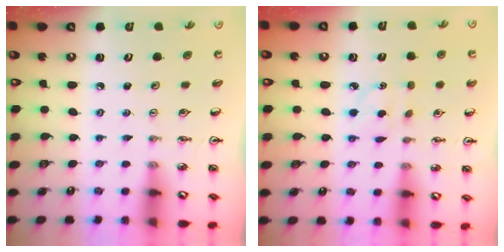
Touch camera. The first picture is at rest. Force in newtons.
{"total": 4.0, "press": 3.9, "slide": 0.6}